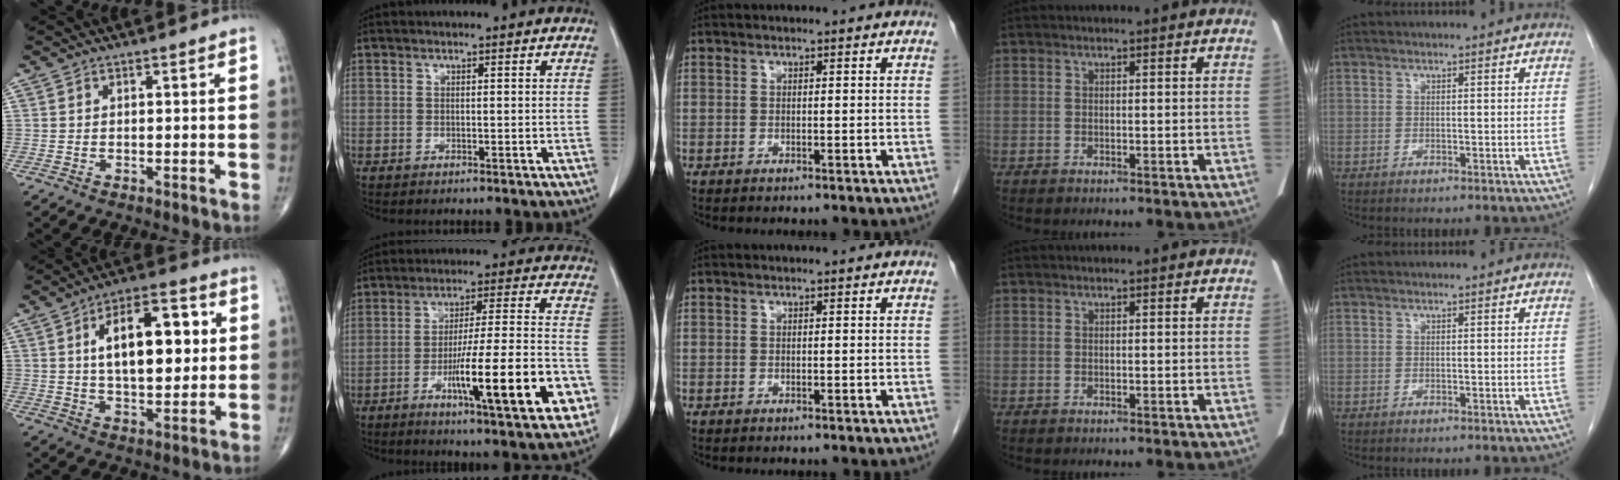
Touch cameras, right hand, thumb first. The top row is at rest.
{"thumb": {"total": 16.5, "force": [3.3, 8.1, 14.0], "torque": [-0.192, 0.008, 0.053]}, "index": {"total": 18.0, "force": [-6.7, 1.7, 16.7], "torque": [-0.237, 0.000, -0.094]}}